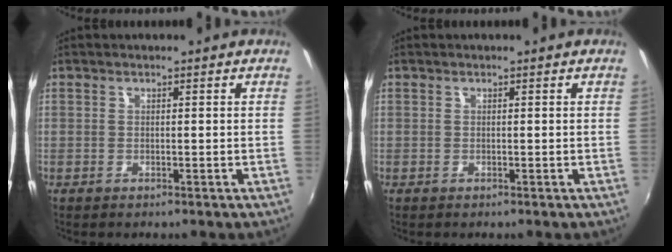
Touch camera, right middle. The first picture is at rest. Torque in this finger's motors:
{"motor_torque": [0.00, 0.00, 0.00, 0.00]}